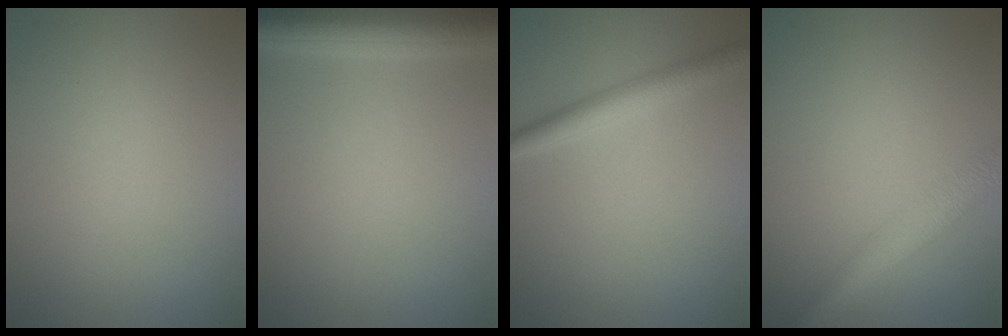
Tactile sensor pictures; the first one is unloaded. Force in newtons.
{"total": 5.1, "press": 5.1, "slide": 0.2}
{"total": 2.6, "press": 2.6, "slide": 0.1}
{"total": 3.7, "press": 3.7, "slide": 0.2}